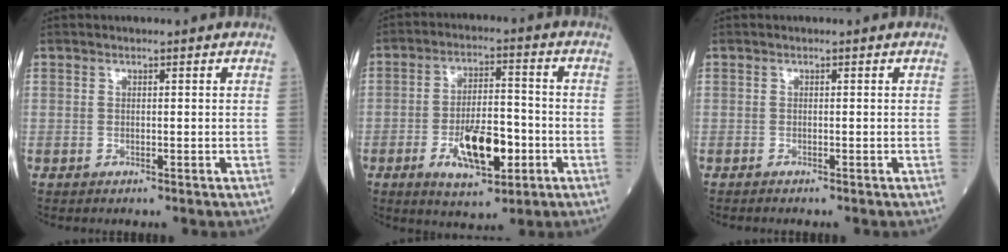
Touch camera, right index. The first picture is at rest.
{"total": 10.6, "force": [-3.6, 3.7, 9.2], "torque": [-0.166, -0.002, -0.056]}
{"total": 0.8, "force": [-0.8, 0.0, 0.3], "torque": [-0.002, 0.001, -0.013]}